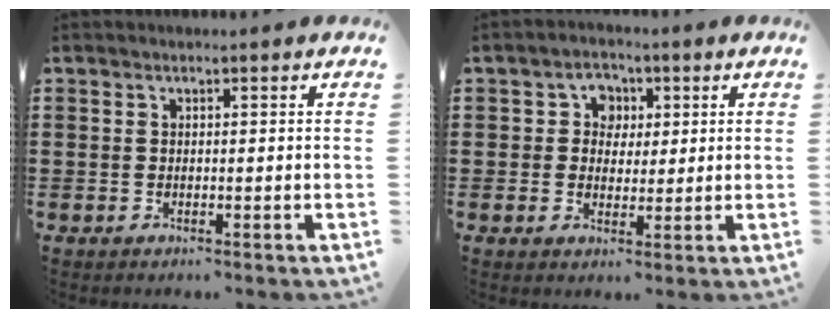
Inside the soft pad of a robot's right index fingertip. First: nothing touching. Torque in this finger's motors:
{"motor_torque": [-0.06, -0.12, 0.01, 0.00]}